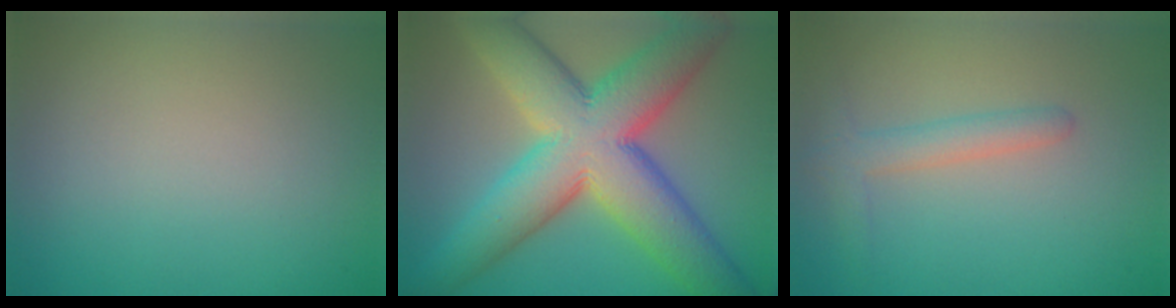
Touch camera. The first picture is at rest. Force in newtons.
{"total": 13.3, "press": 13.3, "slide": 0.6}
{"total": 2.4, "press": 2.4, "slide": 0.2}